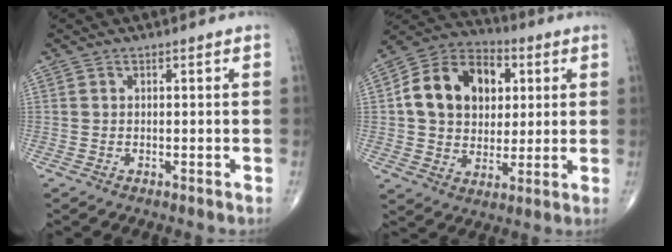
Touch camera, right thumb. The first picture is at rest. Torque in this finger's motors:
{"motor_torque": [1.51, 2.07, 0.80, -0.24, 0.16]}